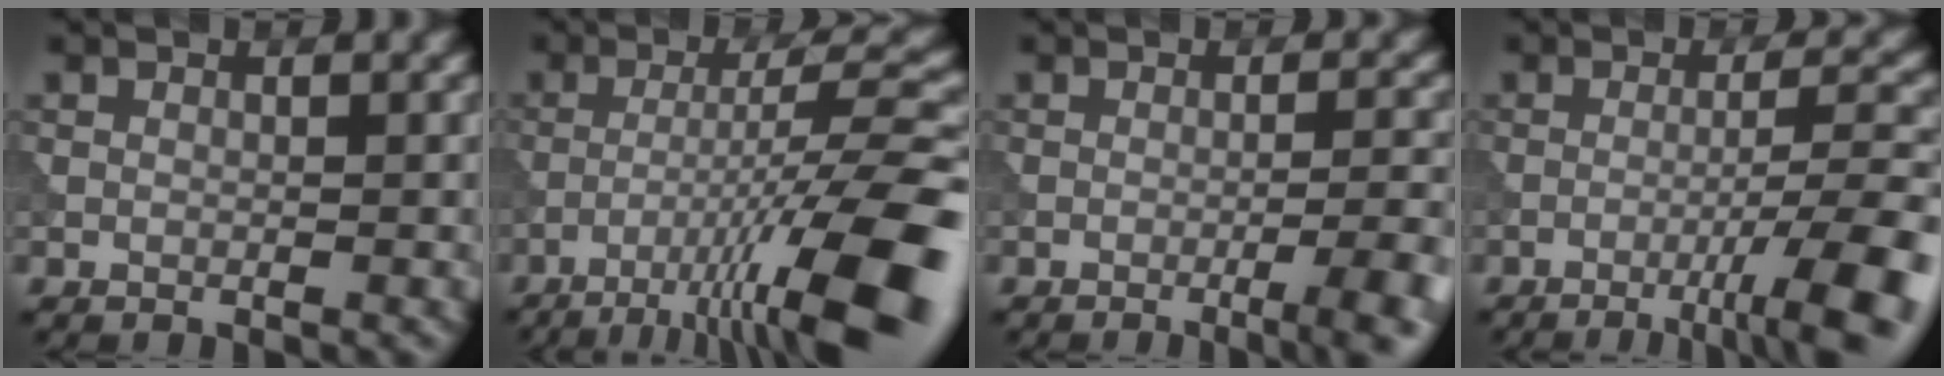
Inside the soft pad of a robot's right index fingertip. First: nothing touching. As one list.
[{"total": 12.0, "force": [-6.4, 1.6, 10.1], "torque": [-0.152, 0.014, -0.101]}, {"total": 5.7, "force": [-2.6, 1.4, 4.9], "torque": [-0.058, 0.007, -0.038]}, {"total": 8.2, "force": [-4.0, 1.3, 7.1], "torque": [-0.098, 0.011, -0.058]}]